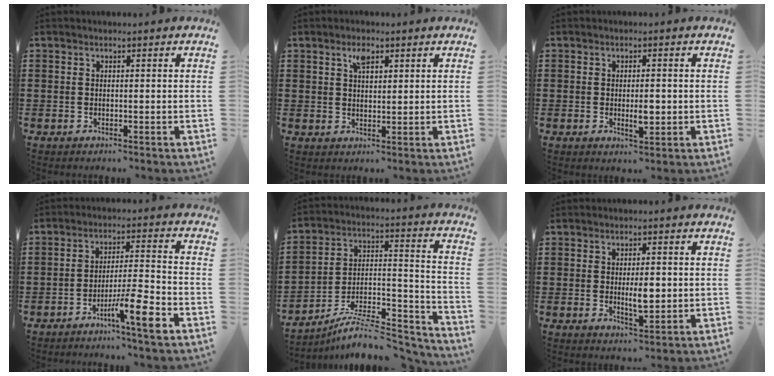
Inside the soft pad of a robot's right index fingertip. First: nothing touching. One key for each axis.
{"total": 2.8, "fx": 1.6, "fy": 1.3, "fz": 1.9, "tx": -0.035, "ty": 0.002, "tz": 0.026}
{"total": 3.0, "fx": -0.4, "fy": 0.9, "fz": 2.8, "tx": -0.049, "ty": 0.001, "tz": -0.006}
{"total": 8.4, "fx": -5.2, "fy": 0.5, "fz": 6.6, "tx": -0.110, "ty": 0.000, "tz": -0.091}
{"total": 9.1, "fx": -7.9, "fy": 2.0, "fz": 4.2, "tx": -0.065, "ty": 0.016, "tz": -0.154}
{"total": 4.5, "fx": 0.0, "fy": 1.6, "fz": 4.2, "tx": -0.068, "ty": 0.000, "tz": -0.002}